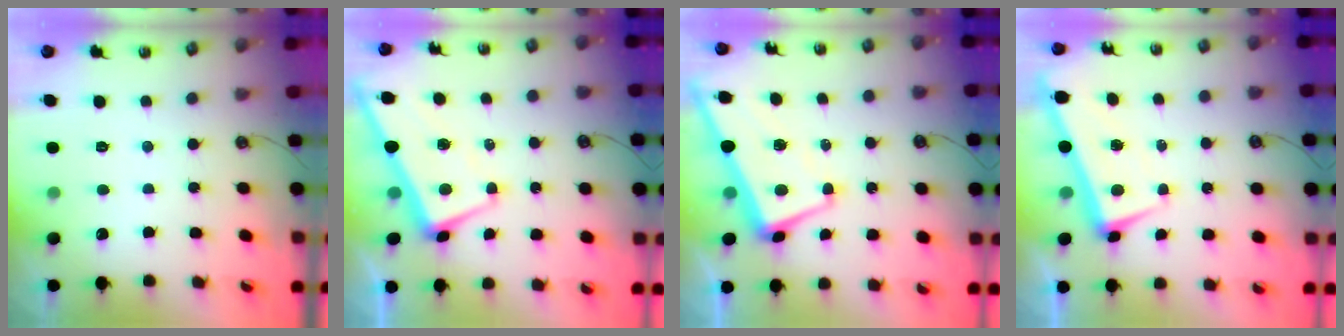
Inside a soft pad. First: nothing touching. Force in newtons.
{"total": 1.0, "press": 0.5, "slide": 0.9}
{"total": 1.6, "press": 1.2, "slide": 1.1}
{"total": 2.0, "press": 1.9, "slide": 0.6}